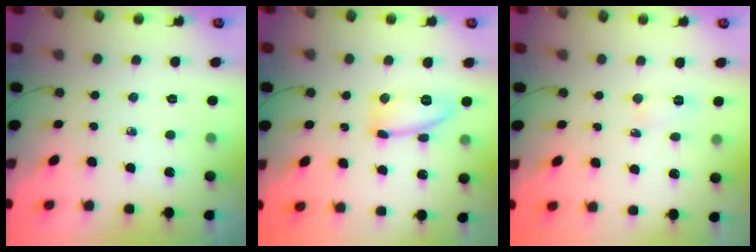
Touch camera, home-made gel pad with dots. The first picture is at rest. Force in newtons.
{"total": 12.5, "press": 12.5, "slide": 1.0}
{"total": 3.5, "press": 3.2, "slide": 1.2}